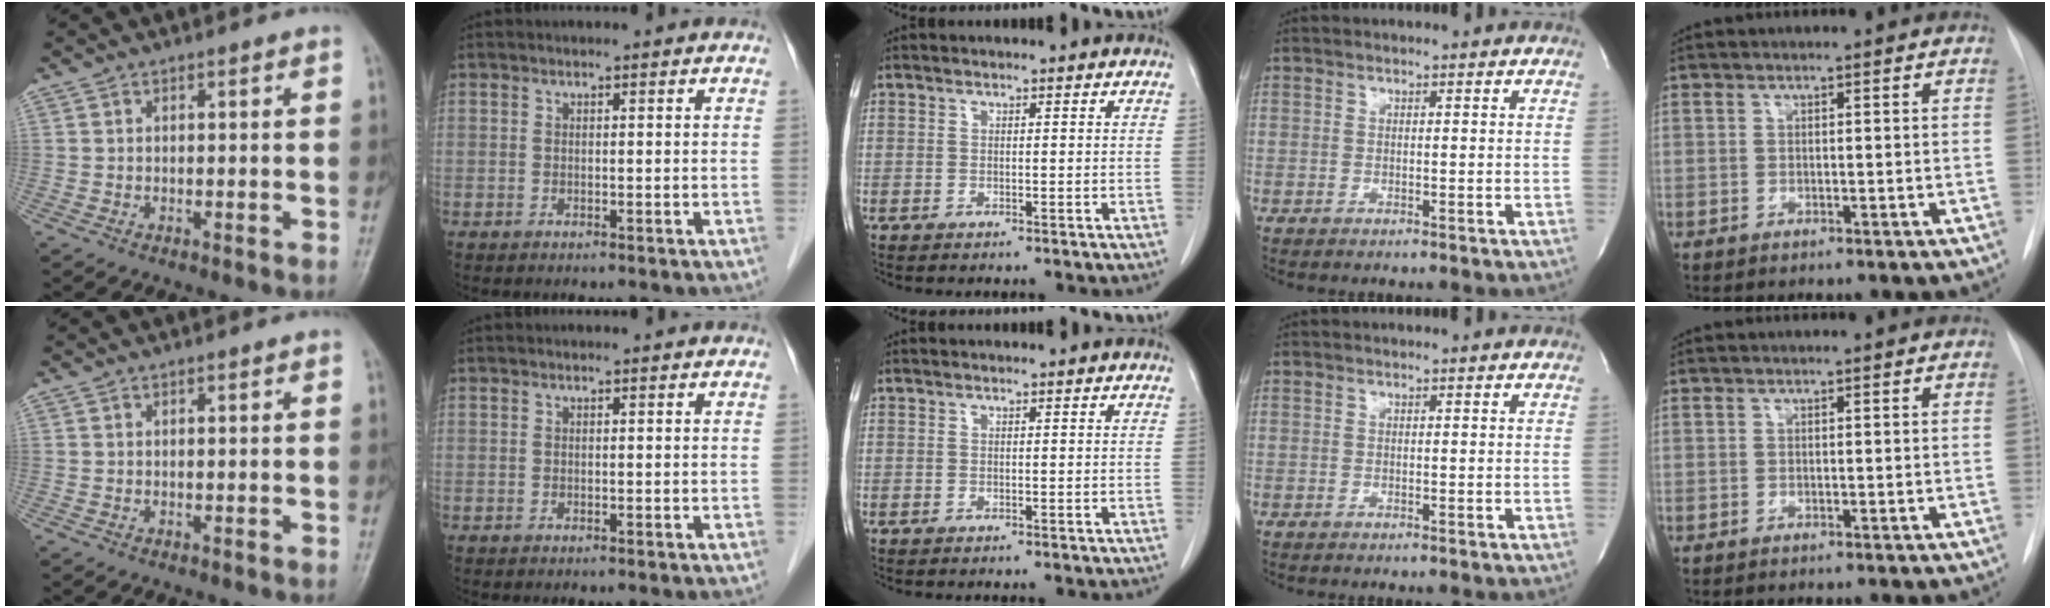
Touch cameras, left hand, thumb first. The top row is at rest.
{}